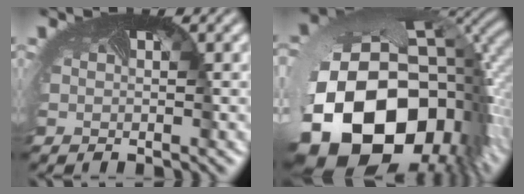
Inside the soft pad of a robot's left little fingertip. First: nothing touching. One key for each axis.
{"total": 20.0, "fx": -5.4, "fy": 14.0, "fz": 13.2, "tx": -0.307, "ty": -0.098, "tz": -0.053}